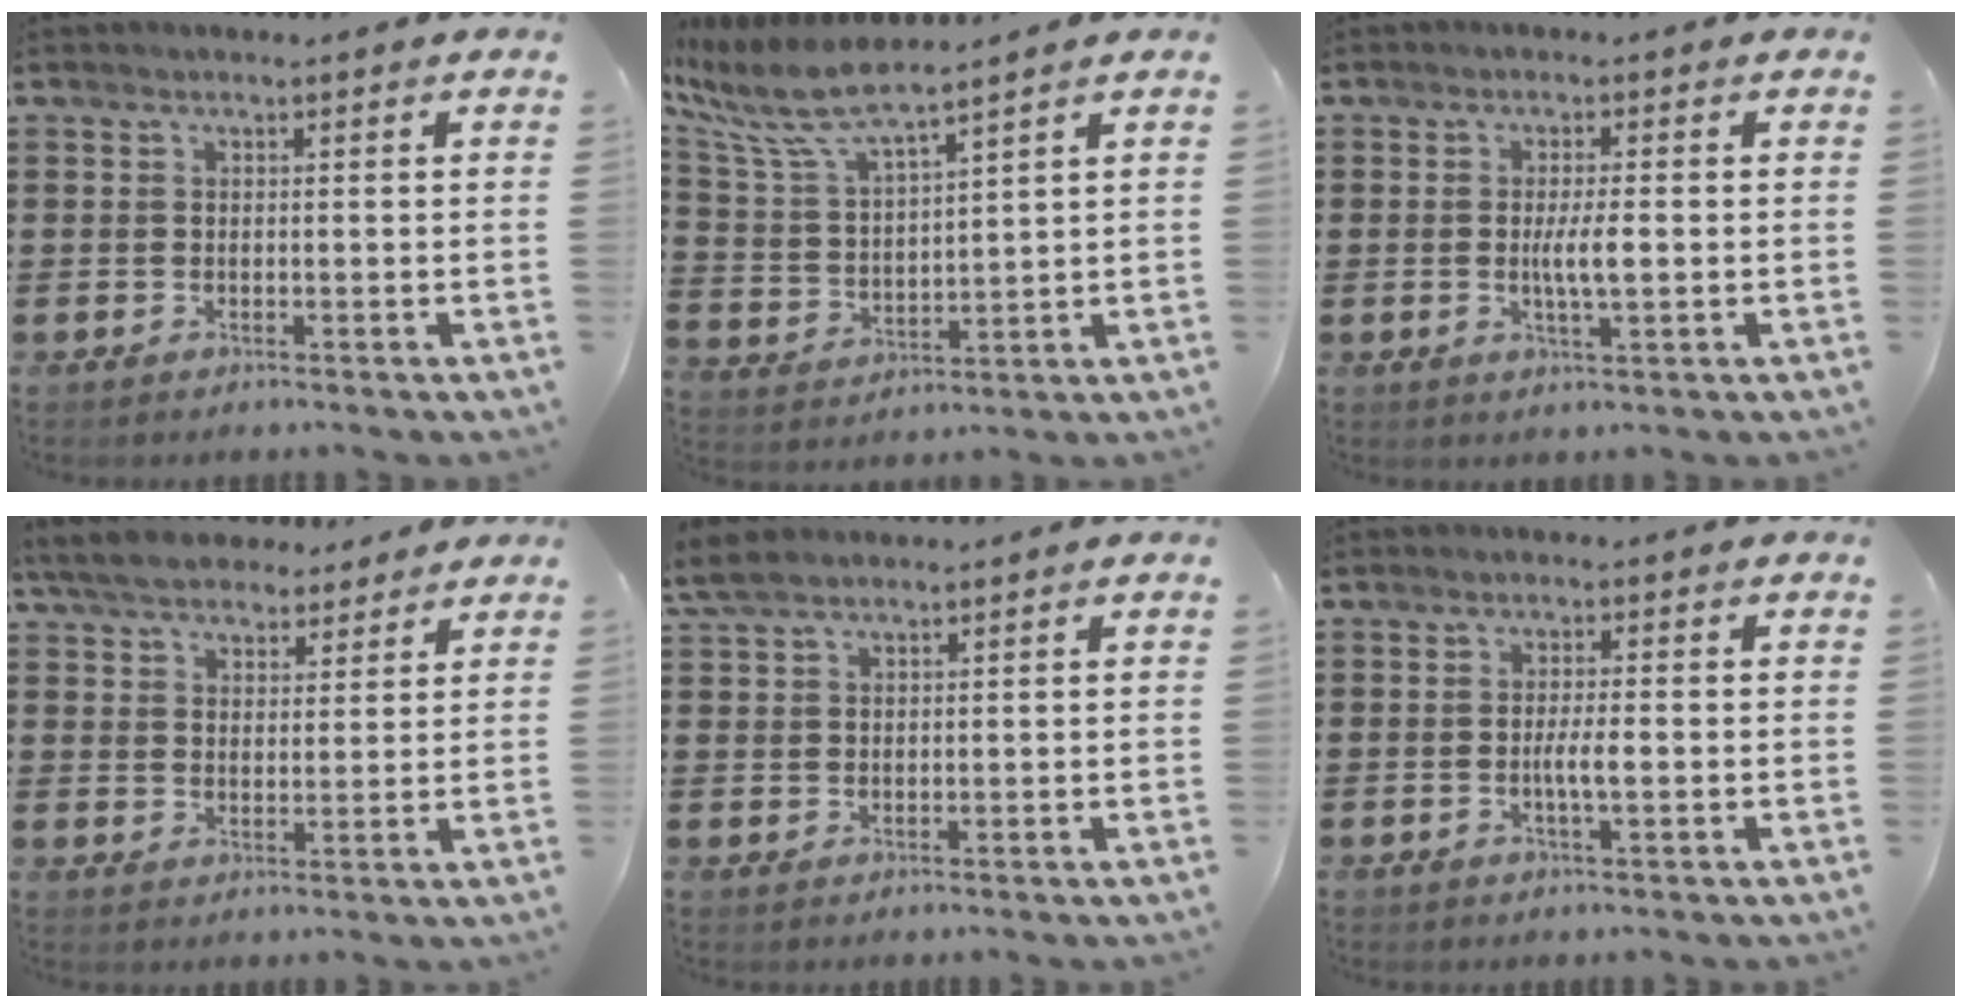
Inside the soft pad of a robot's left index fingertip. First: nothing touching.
{"total": 8.0, "force": [6.6, 0.9, 4.5], "torque": [-0.123, -0.036, 0.110]}
{"total": 4.1, "force": [-0.2, 0.7, 4.0], "torque": [-0.078, -0.004, -0.007]}
{"total": 6.0, "force": [5.4, 2.0, 1.7], "torque": [-0.054, -0.009, 0.099]}
{"total": 3.5, "force": [2.5, 1.3, 2.0], "torque": [-0.054, 0.004, 0.046]}
{"total": 3.2, "force": [-0.6, 0.5, 3.1], "torque": [-0.061, -0.003, -0.013]}